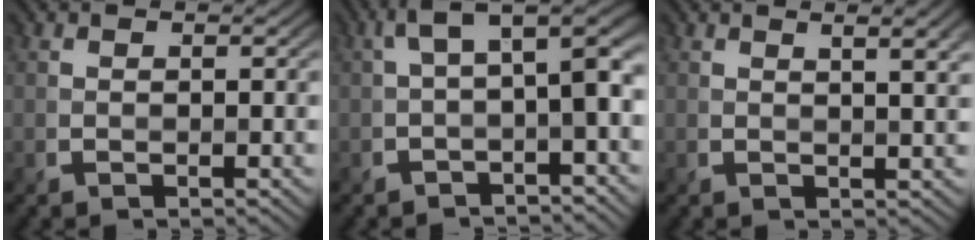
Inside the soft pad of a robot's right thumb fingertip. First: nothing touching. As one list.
[{"total": 5.0, "force": [0.0, 1.5, 4.8], "torque": [-0.073, 0.015, -0.004]}, {"total": 3.9, "force": [2.0, 1.0, 3.2], "torque": [-0.046, 0.004, 0.029]}]